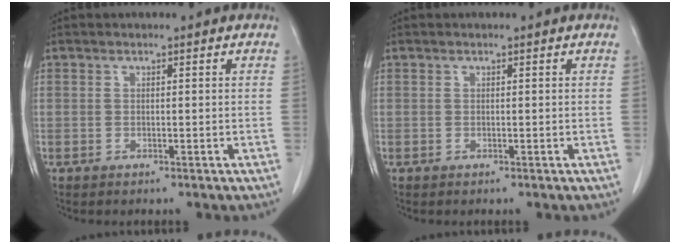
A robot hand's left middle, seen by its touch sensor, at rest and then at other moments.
{"total": 0.0}